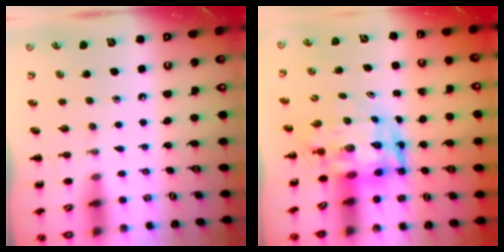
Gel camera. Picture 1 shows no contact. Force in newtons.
{"total": 5.9, "press": 5.7, "slide": 1.6}